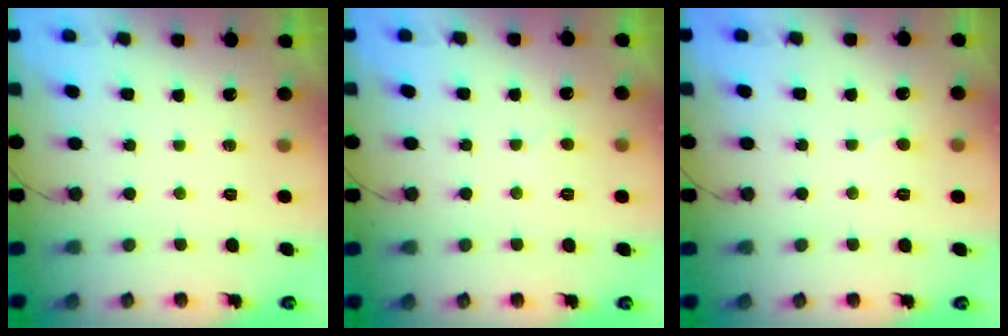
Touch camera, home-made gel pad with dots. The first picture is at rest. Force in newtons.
{"total": 2.0, "press": 2.0, "slide": 0.3}
{"total": 4.6, "press": 4.6, "slide": 0.4}